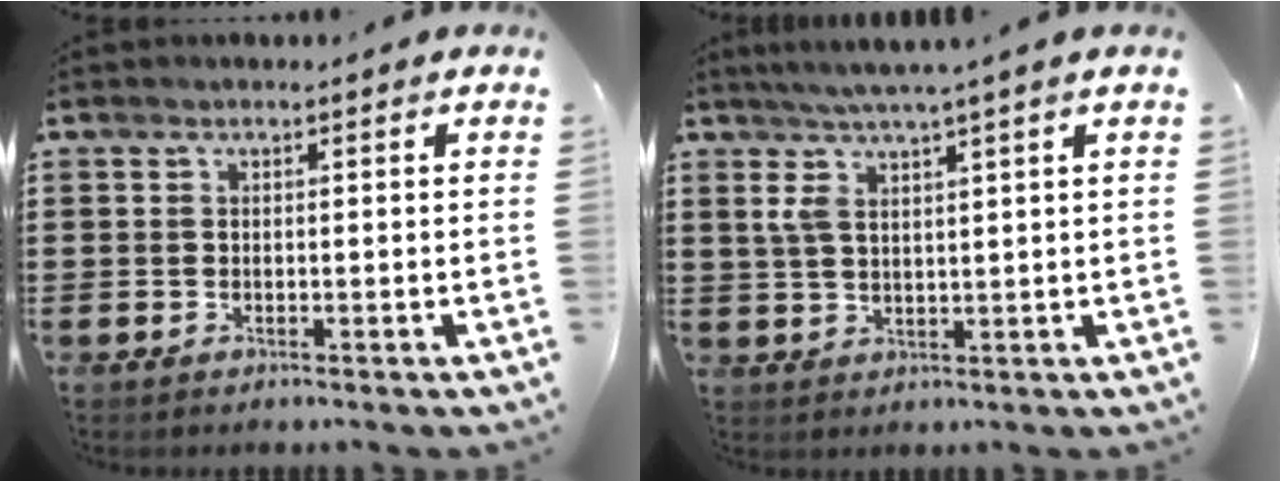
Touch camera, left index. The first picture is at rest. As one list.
[{"total": 4.4, "force": [2.5, 0.1, 3.6], "torque": [-0.077, -0.004, 0.043]}]